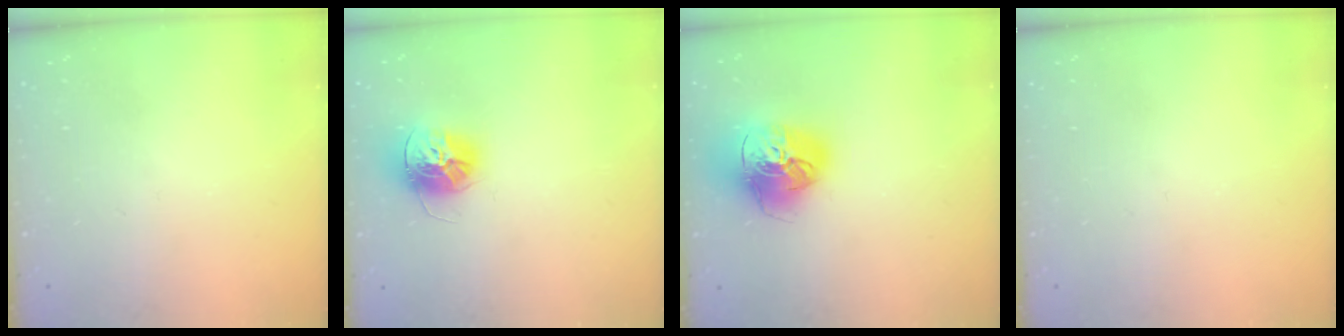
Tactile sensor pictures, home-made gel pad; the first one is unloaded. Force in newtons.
{"total": 13.4, "press": 13.4, "slide": 1.2}
{"total": 18.6, "press": 18.5, "slide": 2.0}
{"total": 0.0}